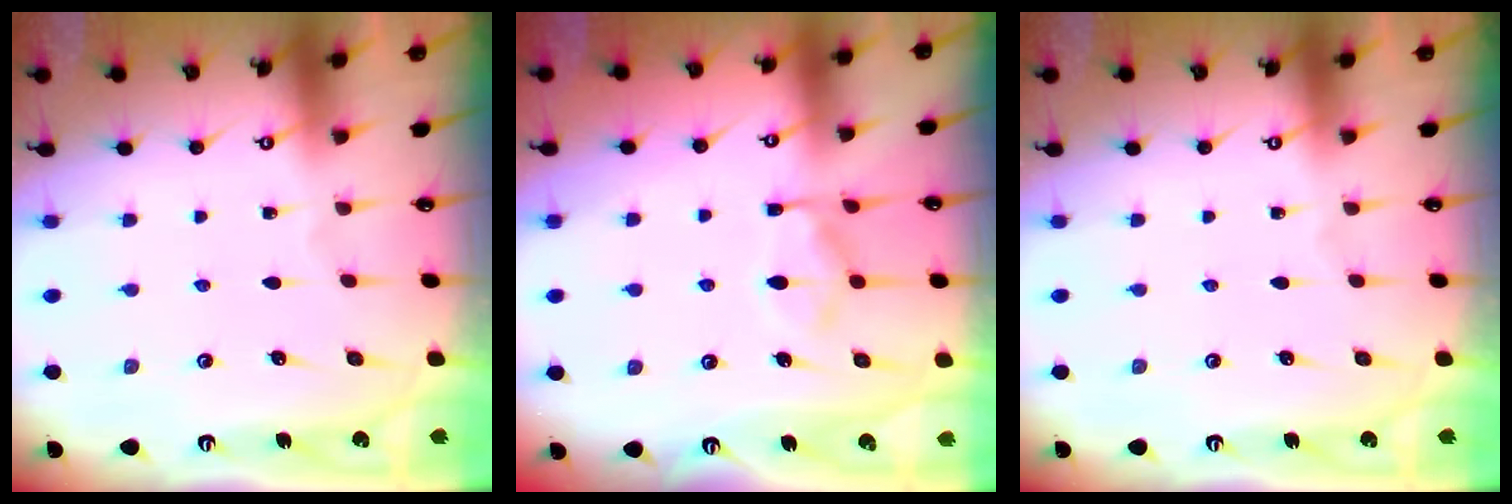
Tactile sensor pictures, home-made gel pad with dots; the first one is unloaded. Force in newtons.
{"total": 10.2, "press": 10.2, "slide": 1.0}
{"total": 0.0}